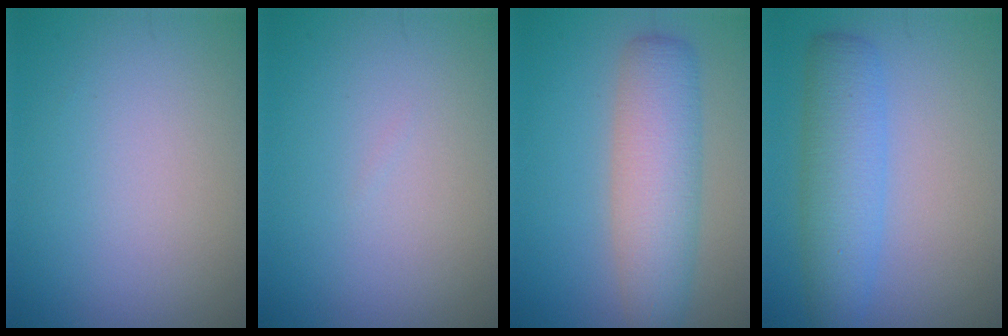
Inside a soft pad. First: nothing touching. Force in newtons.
{"total": 0.0}
{"total": 6.1, "press": 6.1, "slide": 0.3}
{"total": 4.9, "press": 4.8, "slide": 0.1}